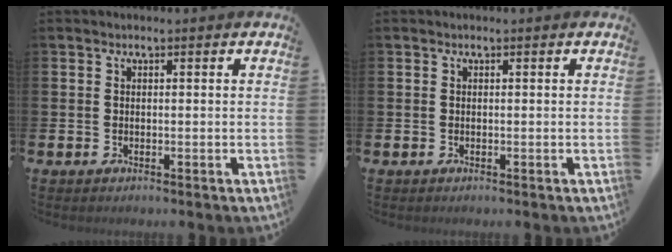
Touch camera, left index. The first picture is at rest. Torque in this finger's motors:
{"motor_torque": [0.00, 0.00, 0.00, 0.00]}